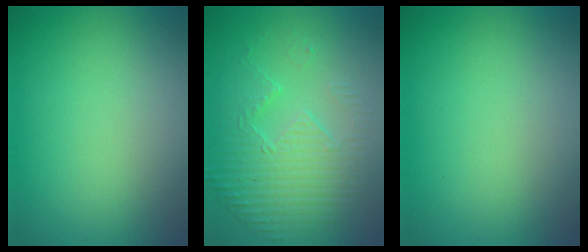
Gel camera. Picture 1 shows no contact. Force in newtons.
{"total": 4.9, "press": 3.5, "slide": 3.4}
{"total": 0.0}